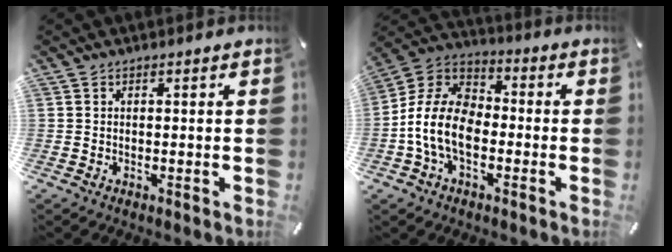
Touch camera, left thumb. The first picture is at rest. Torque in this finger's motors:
{"motor_torque": [0.76, 0.69, 0.82, -0.25, 0.55]}